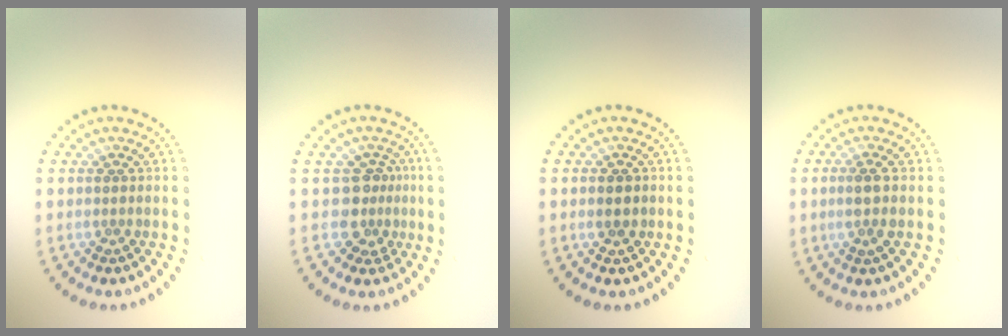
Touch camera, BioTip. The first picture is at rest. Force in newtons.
{"total": 2.6, "press": 1.9, "slide": 1.7}
{"total": 2.2, "press": 2.2, "slide": 0.2}
{"total": 1.5, "press": 1.2, "slide": 0.9}